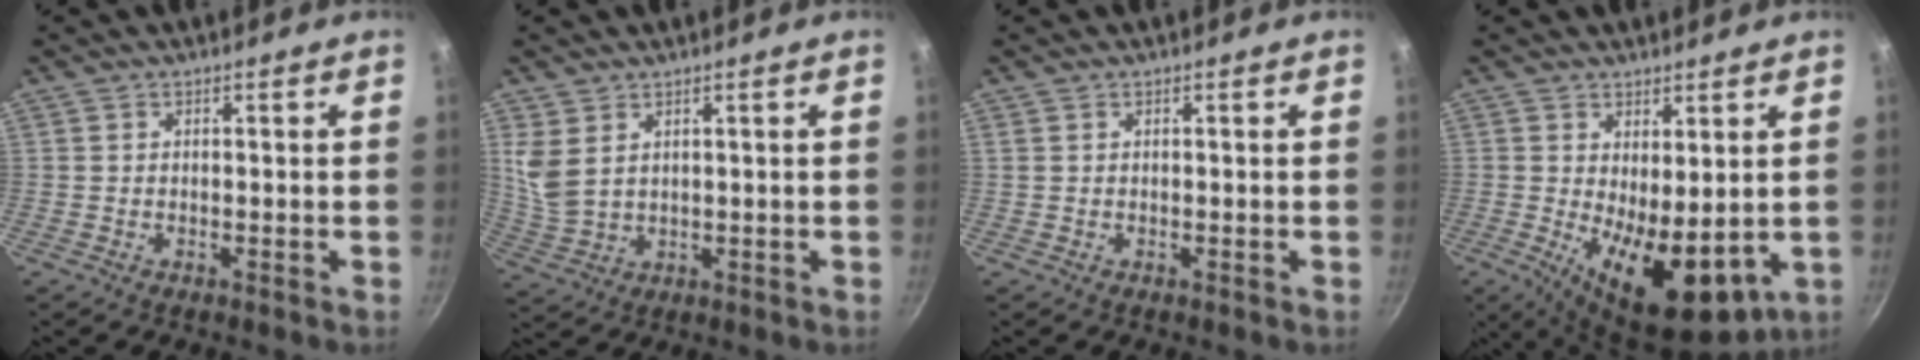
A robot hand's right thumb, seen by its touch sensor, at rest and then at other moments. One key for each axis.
{"total": 5.9, "fx": 2.7, "fy": 3.7, "fz": 3.7, "tx": -0.070, "ty": -0.020, "tz": 0.064}
{"total": 0.0}
{"total": 13.3, "fx": -0.6, "fy": 6.2, "fz": 11.8, "tx": -0.156, "ty": -0.022, "tz": 0.009}